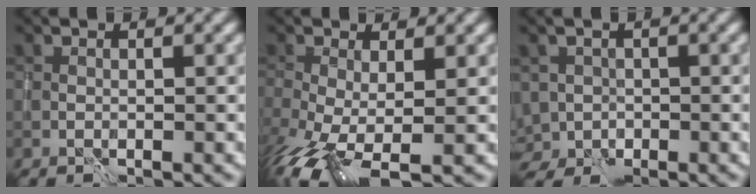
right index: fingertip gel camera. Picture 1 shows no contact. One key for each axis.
{"total": 6.7, "fx": -2.8, "fy": 3.1, "fz": 5.2, "tx": -0.122, "ty": -0.031, "tz": -0.050}
{"total": 3.8, "fx": -1.9, "fy": 3.2, "fz": 0.8, "tx": 0.000, "ty": -0.009, "tz": -0.033}